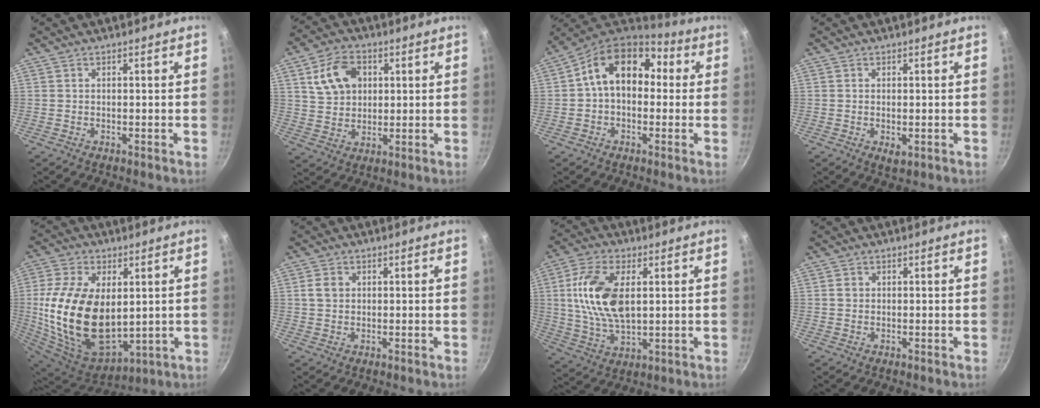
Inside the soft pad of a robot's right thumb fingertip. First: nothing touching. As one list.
[{"total": 10.2, "force": [3.2, 7.6, 6.1], "torque": [-0.091, 0.002, 0.054]}, {"total": 14.6, "force": [2.1, 10.4, 10.0], "torque": [-0.123, 0.036, 0.012]}, {"total": 2.2, "force": [-0.5, 1.2, 1.8], "torque": [-0.032, -0.008, -0.004]}, {"total": 24.6, "force": [1.5, 14.9, 19.5], "torque": [-0.374, -0.018, 0.045]}, {"total": 3.0, "force": [0.5, 2.5, 1.6], "torque": [-0.020, 0.004, 0.007]}, {"total": 14.5, "force": [2.5, 7.7, 12.0], "torque": [-0.226, -0.001, 0.048]}, {"total": 1.3, "force": [0.2, 1.2, 0.5], "torque": [-0.005, 0.005, 0.001]}]